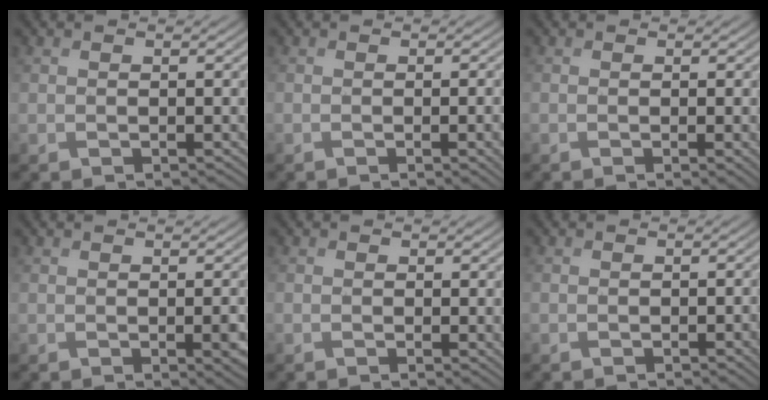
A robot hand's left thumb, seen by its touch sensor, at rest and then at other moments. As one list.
[{"total": 4.1, "force": [-0.6, 1.1, 3.9], "torque": [-0.054, -0.004, -0.006]}, {"total": 1.4, "force": [-0.1, 0.1, 1.4], "torque": [-0.025, -0.002, -0.003]}, {"total": 1.5, "force": [0.1, 0.2, 1.5], "torque": [-0.021, -0.005, 0.002]}, {"total": 1.0, "force": [0.2, 0.1, 1.0], "torque": [-0.015, -0.003, 0.001]}, {"total": 1.0, "force": [-0.4, 0.4, 0.8], "torque": [-0.012, -0.003, -0.004]}]